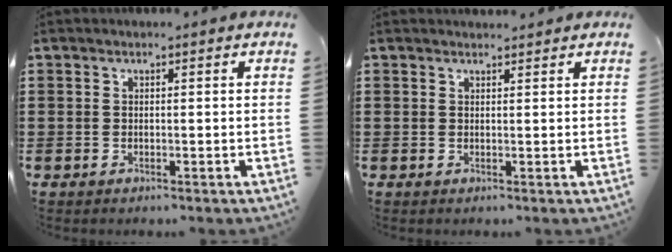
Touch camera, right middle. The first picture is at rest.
{"total": 1.0, "force": [1.0, 0.1, 0.1], "torque": [0.004, -0.002, 0.016]}